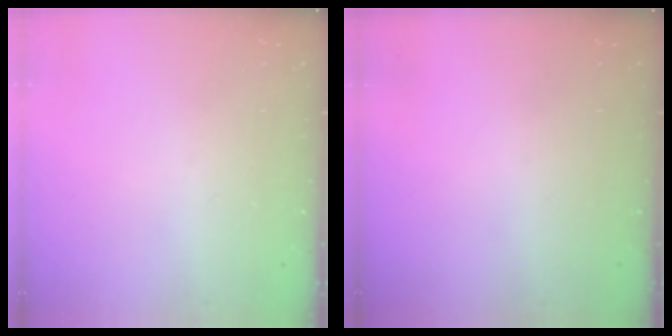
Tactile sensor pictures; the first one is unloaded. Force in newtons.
{"total": 0.0}